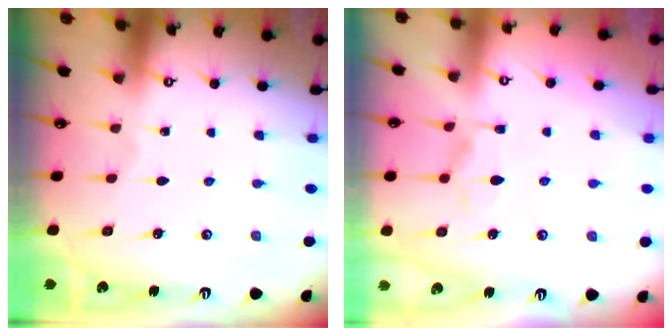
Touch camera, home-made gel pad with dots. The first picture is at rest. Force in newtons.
{"total": 1.7, "press": 1.1, "slide": 1.3}